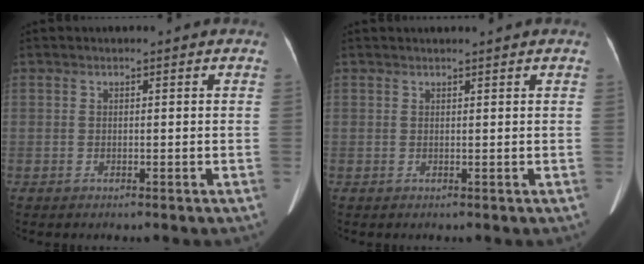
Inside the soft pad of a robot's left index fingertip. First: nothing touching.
{"total": 1.5, "force": [1.3, -0.3, 0.6], "torque": [-0.010, 0.010, 0.022]}